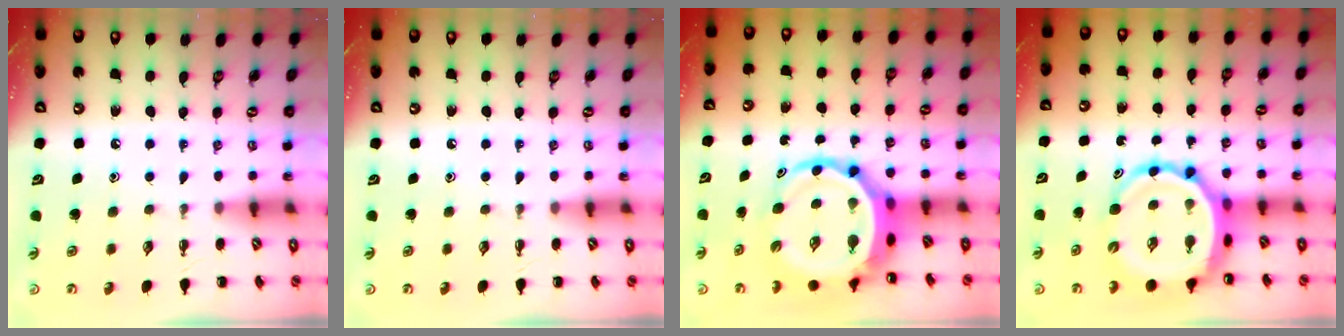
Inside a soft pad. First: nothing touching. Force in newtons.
{"total": 0.0}
{"total": 9.0, "press": 8.6, "slide": 2.5}
{"total": 12.2, "press": 11.6, "slide": 3.7}